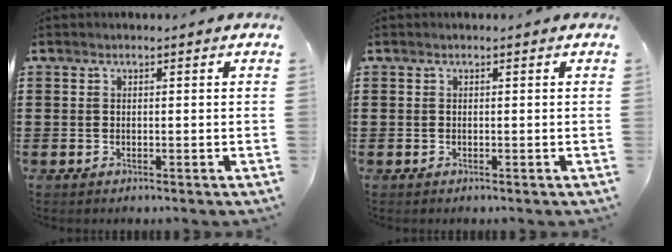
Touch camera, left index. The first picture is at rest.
{"total": 0.0}